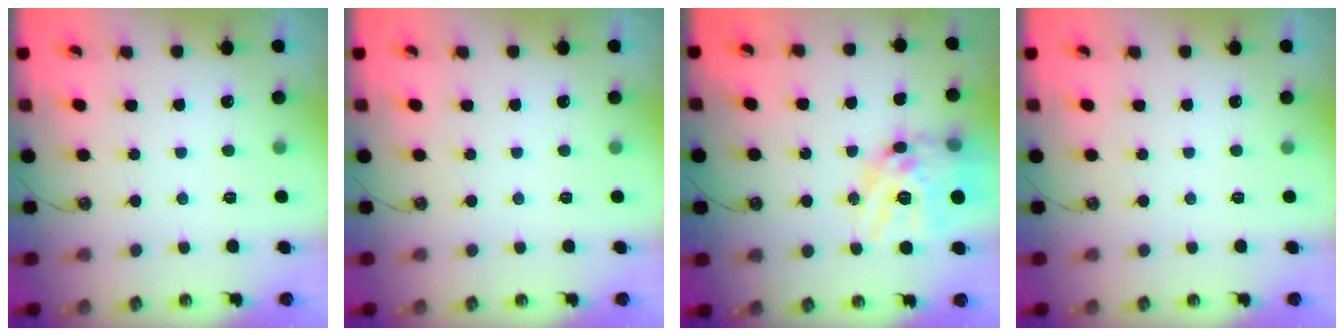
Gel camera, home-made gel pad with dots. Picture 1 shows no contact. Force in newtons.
{"total": 0.0}
{"total": 19.1, "press": 19.0, "slide": 1.8}
{"total": 0.0}